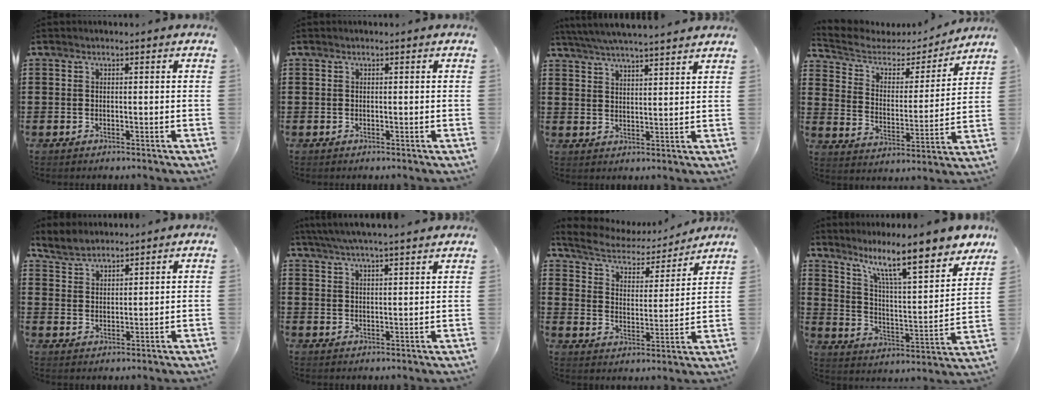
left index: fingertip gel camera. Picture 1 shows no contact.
{"total": 0.0}
{"total": 4.7, "force": [4.5, -0.4, 1.4], "torque": [-0.042, -0.021, 0.078]}
{"total": 4.8, "force": [4.0, 2.3, 1.2], "torque": [-0.054, -0.025, 0.063]}
{"total": 3.2, "force": [3.1, 0.8, 0.1], "torque": [-0.014, -0.003, 0.058]}
{"total": 4.3, "force": [3.9, -0.2, 1.8], "torque": [-0.046, -0.014, 0.069]}
{"total": 4.8, "force": [4.5, 1.1, 1.4], "torque": [-0.053, -0.030, 0.071]}
{"total": 11.4, "force": [9.1, 1.1, 6.9], "torque": [-0.149, -0.057, 0.147]}